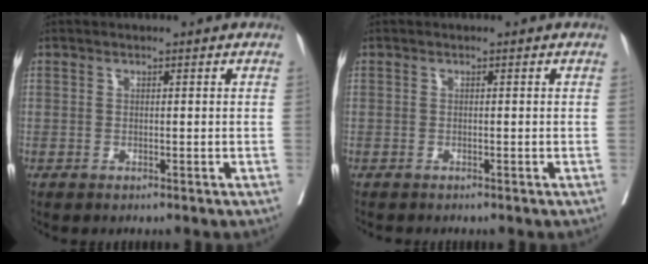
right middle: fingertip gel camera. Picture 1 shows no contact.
{"total": 0.5, "force": [-0.5, 0.0, 0.1], "torque": [-0.012, -0.004, -0.012]}